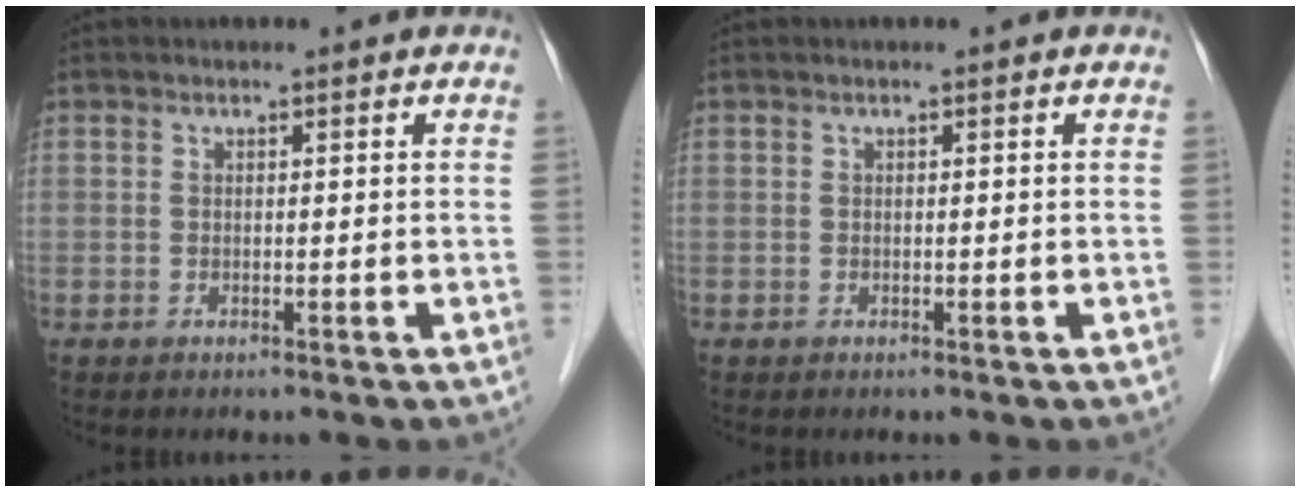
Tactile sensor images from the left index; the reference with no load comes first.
{"total": 0.0}